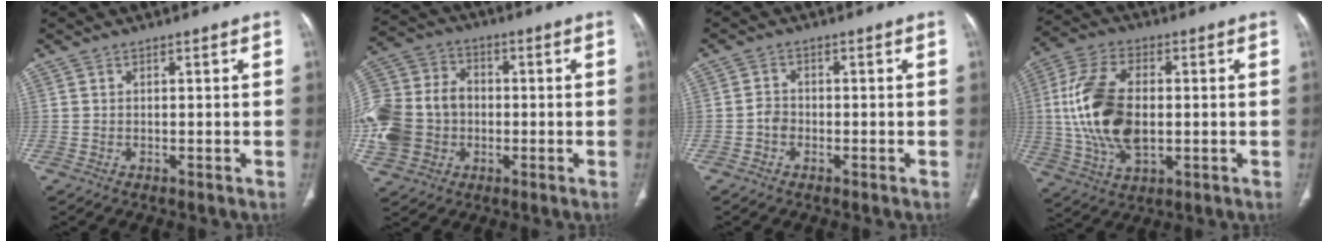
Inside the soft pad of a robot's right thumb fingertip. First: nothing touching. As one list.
[{"total": 18.6, "force": [-2.1, 15.3, 10.4], "torque": [-0.231, 0.032, -0.034]}, {"total": 2.3, "force": [-0.9, 1.9, 1.1], "torque": [-0.010, 0.011, -0.022]}, {"total": 16.9, "force": [0.3, 9.5, 14.0], "torque": [-0.286, 0.003, 0.008]}]